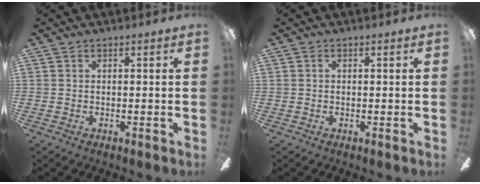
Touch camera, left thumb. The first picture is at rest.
{"total": 0.8, "force": [0.2, 0.6, 0.5], "torque": [-0.010, 0.004, 0.004]}